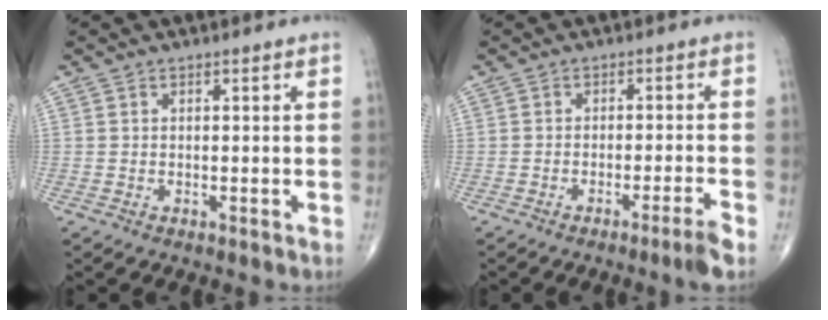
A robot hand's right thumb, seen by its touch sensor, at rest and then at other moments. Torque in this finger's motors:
{"motor_torque": [-0.11, -0.11, -0.10, -0.08, 0.01]}